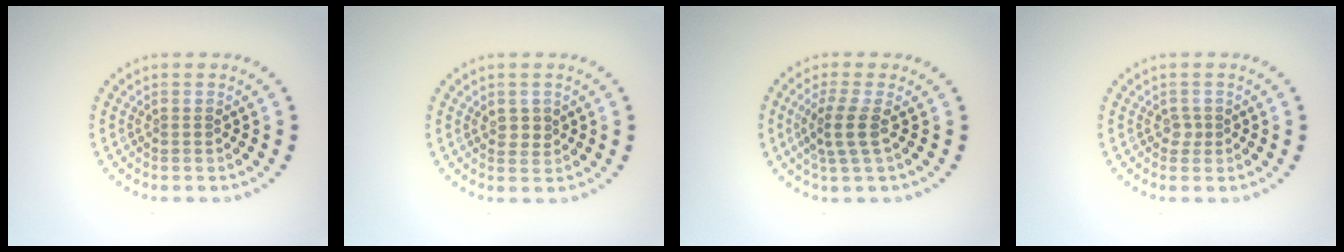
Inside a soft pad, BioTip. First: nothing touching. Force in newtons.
{"total": 1.4, "press": 1.3, "slide": 0.6}
{"total": 2.5, "press": 1.9, "slide": 1.6}
{"total": 1.0, "press": 0.8, "slide": 0.7}